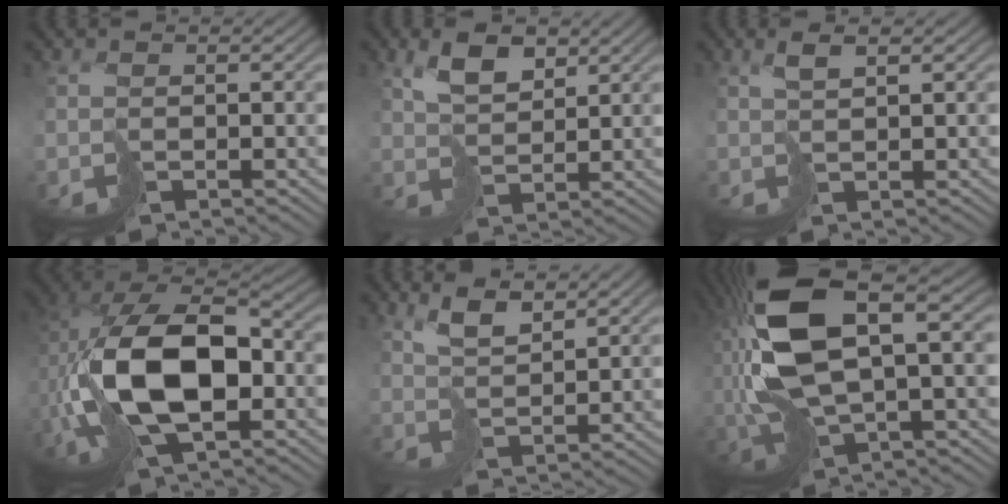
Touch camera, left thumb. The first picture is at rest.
{"total": 4.9, "force": [2.8, 2.5, 3.2], "torque": [-0.069, 0.000, 0.052]}
{"total": 2.5, "force": [1.3, 0.5, 2.1], "torque": [-0.043, 0.006, 0.024]}
{"total": 17.0, "force": [-2.6, 9.3, 14.0], "torque": [-0.313, -0.008, -0.048]}
{"total": 4.4, "force": [3.1, 1.3, 2.8], "torque": [-0.069, 0.002, 0.063]}
{"total": 14.8, "force": [2.3, 5.8, 13.4], "torque": [-0.307, 0.002, 0.049]}